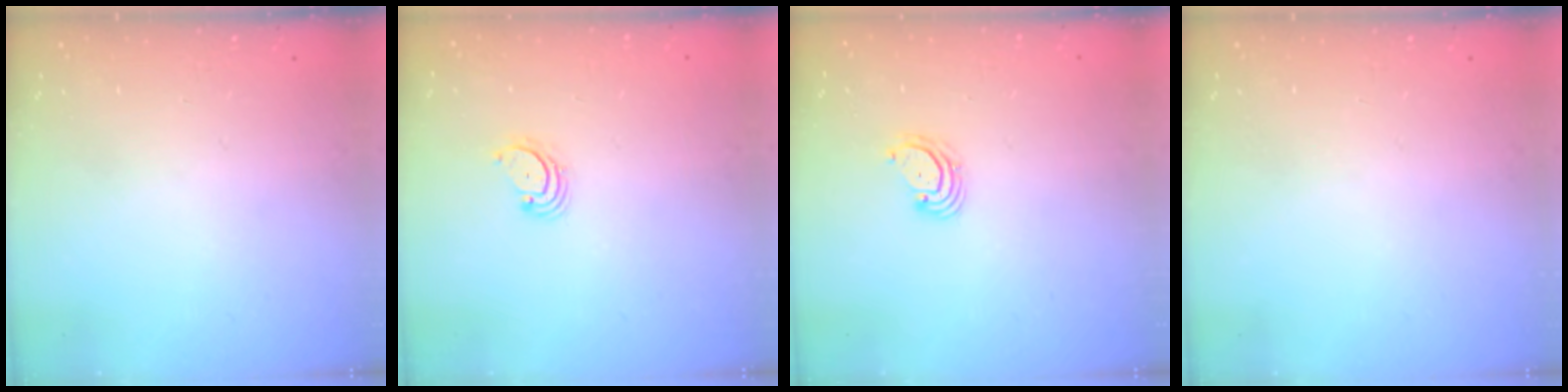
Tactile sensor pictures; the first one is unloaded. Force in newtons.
{"total": 2.7, "press": 2.7, "slide": 0.3}
{"total": 2.8, "press": 2.8, "slide": 0.2}
{"total": 0.0}